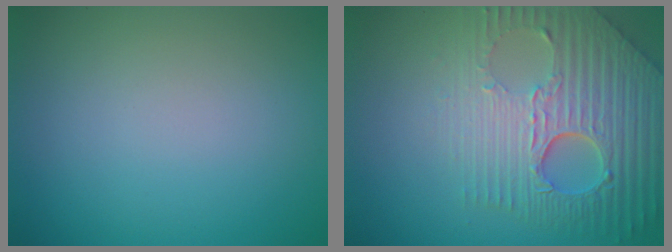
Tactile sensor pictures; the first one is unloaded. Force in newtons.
{"total": 9.0, "press": 6.1, "slide": 6.6}